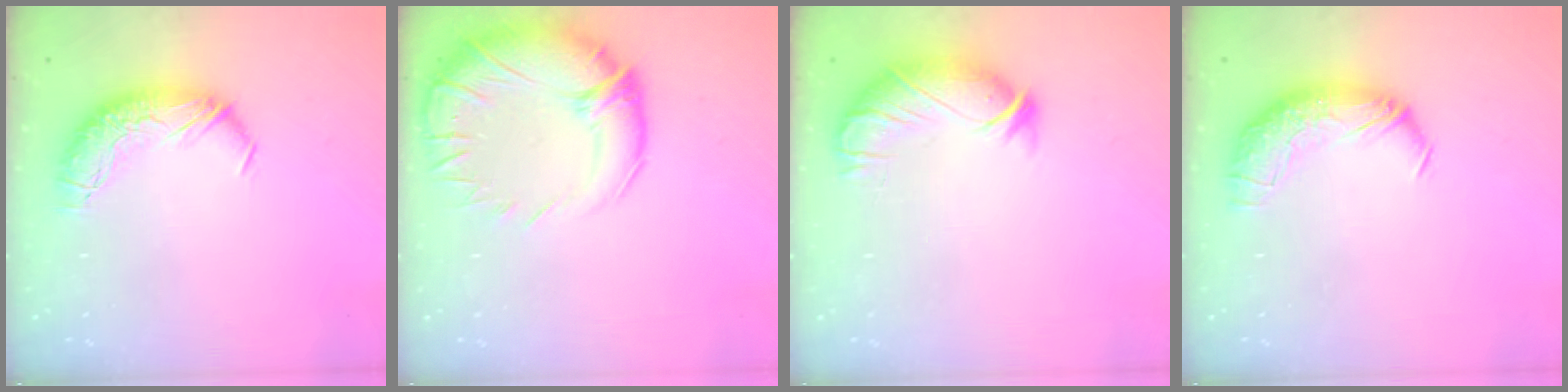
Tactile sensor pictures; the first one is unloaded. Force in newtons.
{"total": 7.5, "press": 5.9, "slide": 4.6}
{"total": 3.8, "press": 3.2, "slide": 2.0}
{"total": 1.5, "press": 0.2, "slide": 1.5}